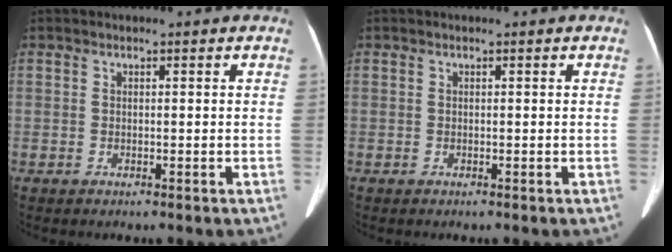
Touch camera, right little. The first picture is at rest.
{"total": 0.0}